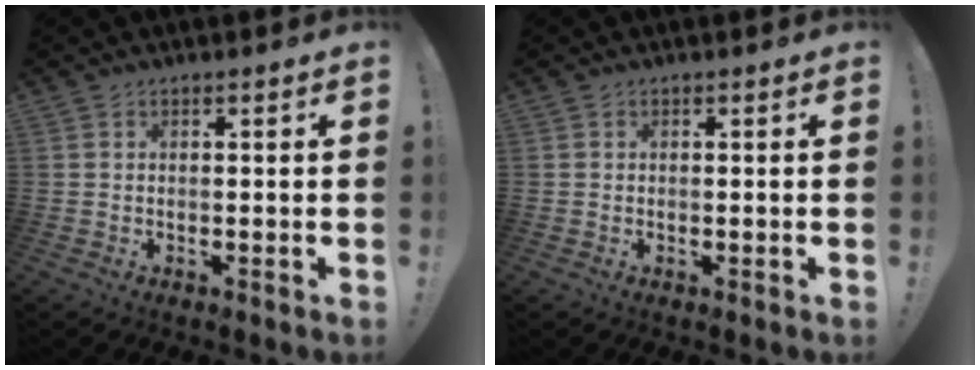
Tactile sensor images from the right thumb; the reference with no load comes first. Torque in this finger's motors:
{"motor_torque": [0.06, -0.03, -0.01, -0.25, -0.01]}